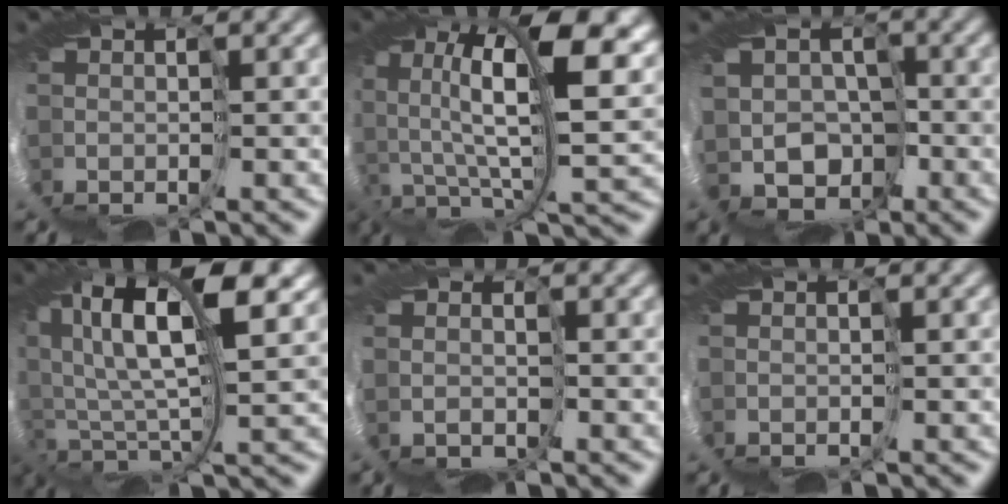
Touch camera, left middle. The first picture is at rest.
{"total": 11.5, "force": [4.5, 4.0, 9.8], "torque": [-0.204, -0.003, 0.091]}
{"total": 4.1, "force": [-0.6, 4.0, 0.8], "torque": [-0.001, 0.007, -0.044]}
{"total": 12.6, "force": [7.8, 3.5, 9.3], "torque": [-0.202, 0.017, 0.136]}
{"total": 1.5, "force": [1.4, 0.0, -0.7], "torque": [0.017, -0.004, 0.026]}
{"total": 0.0}